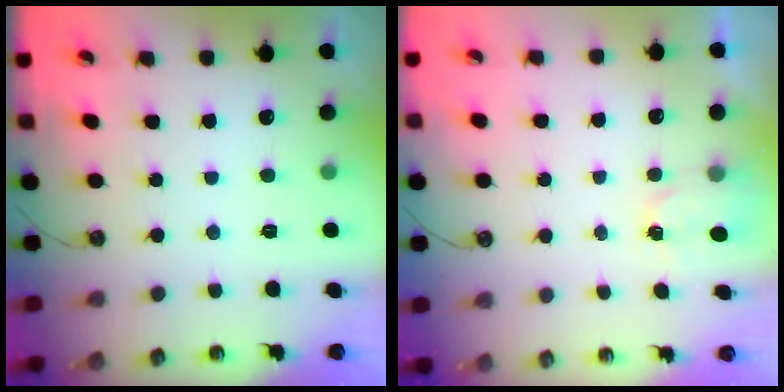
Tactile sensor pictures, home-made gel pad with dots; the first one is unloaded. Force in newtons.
{"total": 1.8, "press": 1.7, "slide": 0.3}